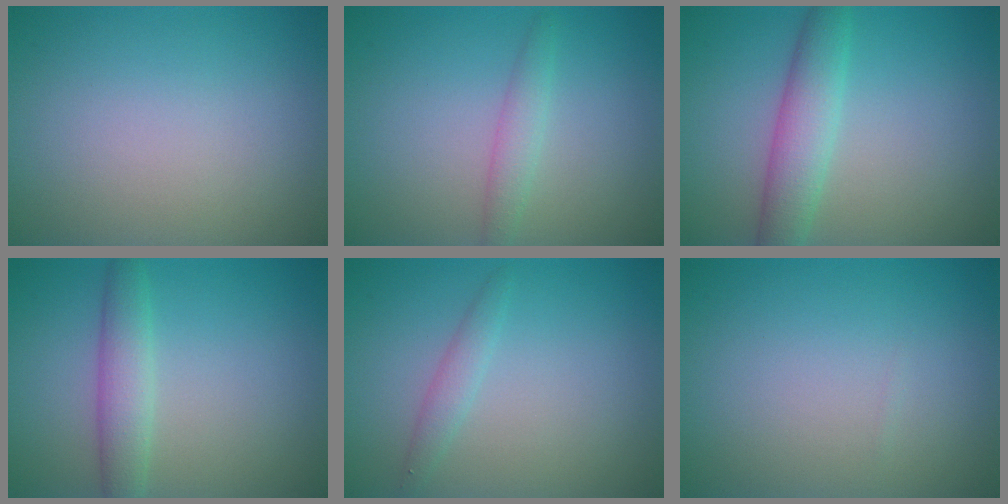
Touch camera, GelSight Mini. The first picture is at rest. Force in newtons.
{"total": 1.7, "press": 1.7, "slide": 0.0}
{"total": 3.9, "press": 3.9, "slide": 0.1}
{"total": 3.0, "press": 3.0, "slide": 0.0}
{"total": 1.4, "press": 1.4, "slide": 0.0}
{"total": 0.0}